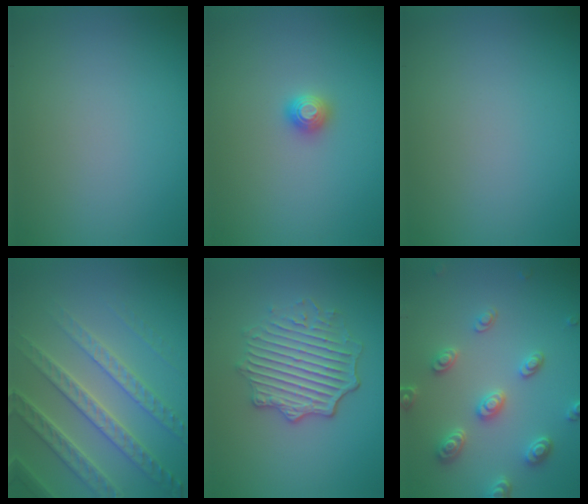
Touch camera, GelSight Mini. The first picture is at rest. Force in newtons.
{"total": 1.2, "press": 1.2, "slide": 0.1}
{"total": 0.0}
{"total": 4.8, "press": 4.6, "slide": 1.3}
{"total": 5.0, "press": 4.2, "slide": 2.8}
{"total": 4.4, "press": 3.6, "slide": 2.5}